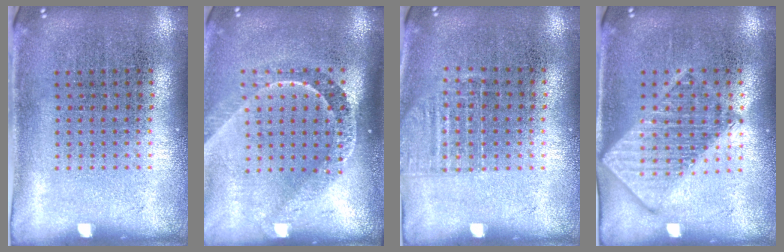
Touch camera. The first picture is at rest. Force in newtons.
{"total": 2.1, "press": 1.5, "slide": 1.5}
{"total": 1.1, "press": 0.9, "slide": 0.5}
{"total": 2.7, "press": 2.7, "slide": 0.3}